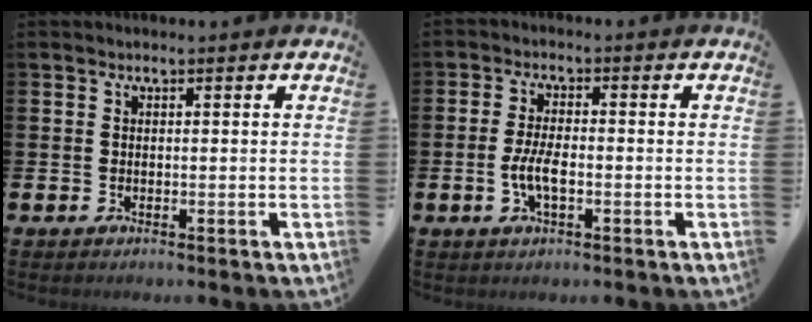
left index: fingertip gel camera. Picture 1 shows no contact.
{"total": 4.0, "force": [-1.0, 1.5, 3.6], "torque": [-0.068, 0.001, -0.019]}